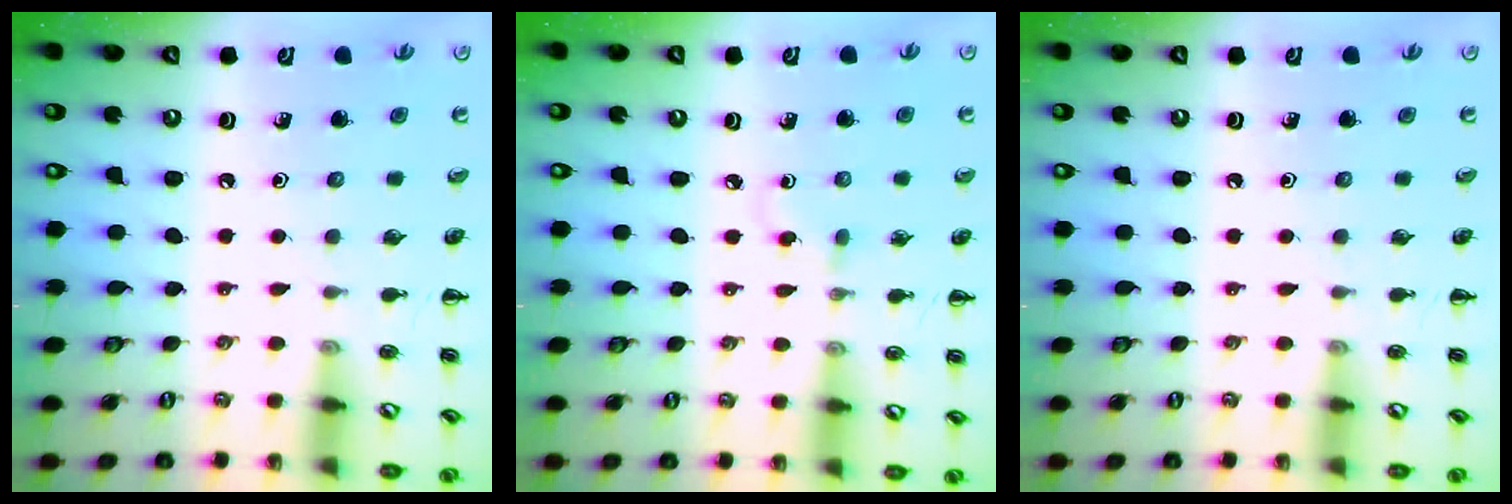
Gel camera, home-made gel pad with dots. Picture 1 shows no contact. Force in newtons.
{"total": 2.6, "press": 2.4, "slide": 1.2}
{"total": 0.0}